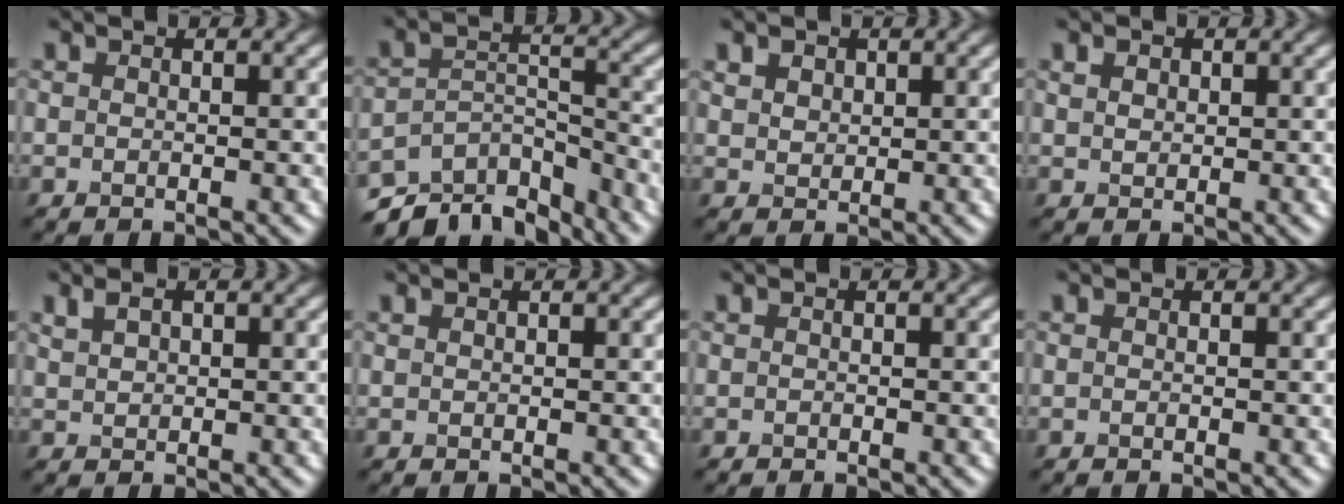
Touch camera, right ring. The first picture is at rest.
{"total": 8.2, "force": [-6.9, 3.2, 2.9], "torque": [-0.050, -0.001, -0.115]}
{"total": 2.4, "force": [1.5, 1.6, 1.0], "torque": [-0.026, 0.007, 0.027]}
{"total": 1.3, "force": [0.7, 0.9, 0.5], "torque": [-0.009, 0.001, 0.015]}
{"total": 1.6, "force": [0.9, 1.0, 0.9], "torque": [-0.017, 0.002, 0.023]}
{"total": 0.0}
{"total": 0.0}
{"total": 0.0}